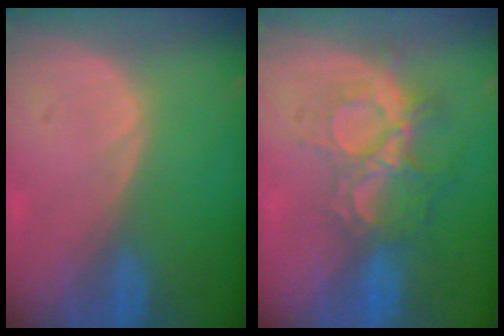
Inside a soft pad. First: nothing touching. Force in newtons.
{"total": 9.3, "press": 7.8, "slide": 5.0}